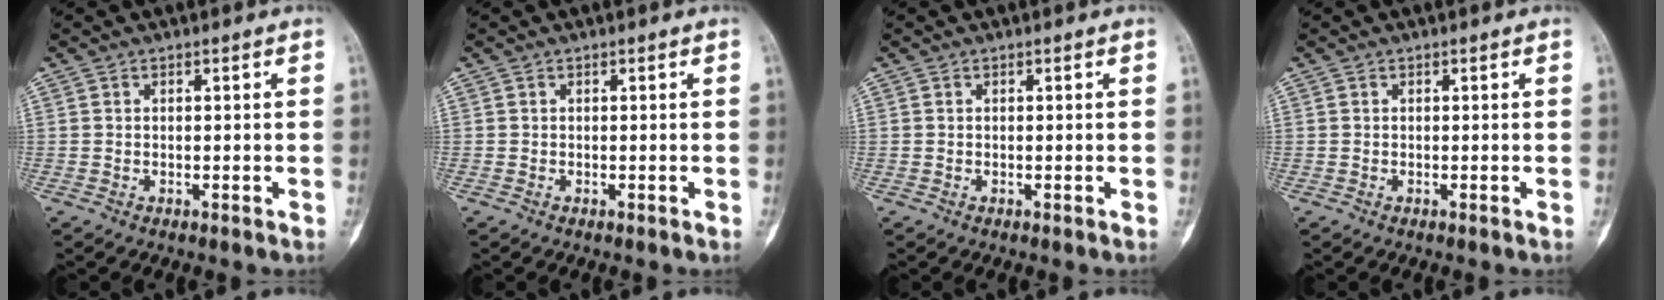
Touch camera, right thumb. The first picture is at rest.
{"total": 0.0}
{"total": 0.0}
{"total": 0.0}